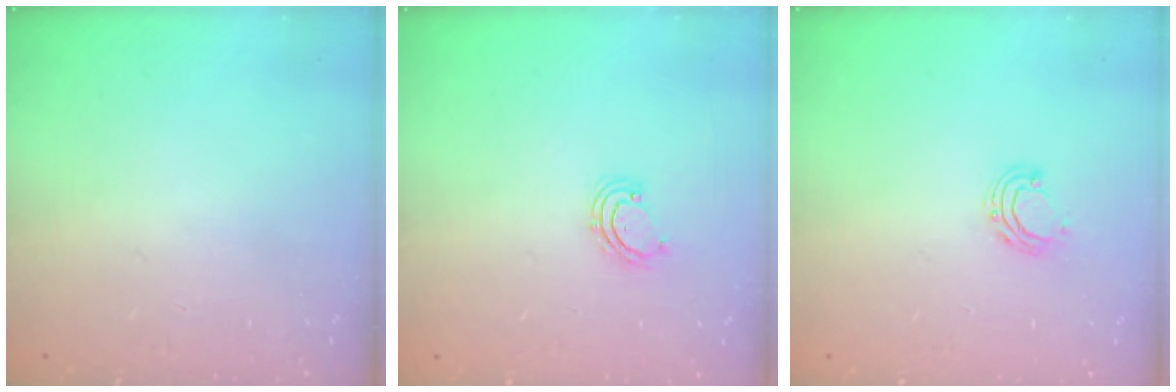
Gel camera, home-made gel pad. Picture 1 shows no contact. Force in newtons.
{"total": 2.9, "press": 2.9, "slide": 0.4}
{"total": 6.6, "press": 6.6, "slide": 0.7}